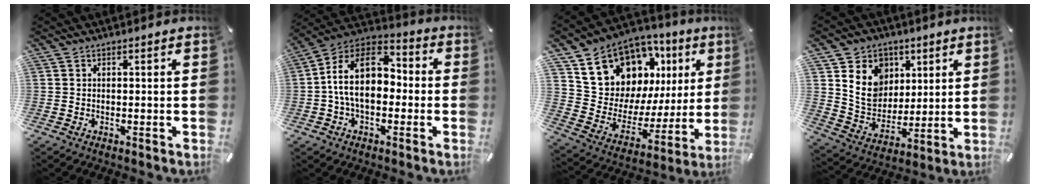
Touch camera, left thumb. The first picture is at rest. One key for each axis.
{"total": 14.5, "fx": -0.8, "fy": 9.7, "fz": 10.7, "tx": -0.212, "ty": 0.015, "tz": -0.018}
{"total": 15.3, "fx": 10.1, "fy": 10.7, "fz": 4.1, "tx": -0.074, "ty": -0.089, "tz": 0.196}
{"total": 12.7, "fx": 4.1, "fy": 11.1, "fz": 4.5, "tx": -0.088, "ty": -0.011, "tz": 0.085}